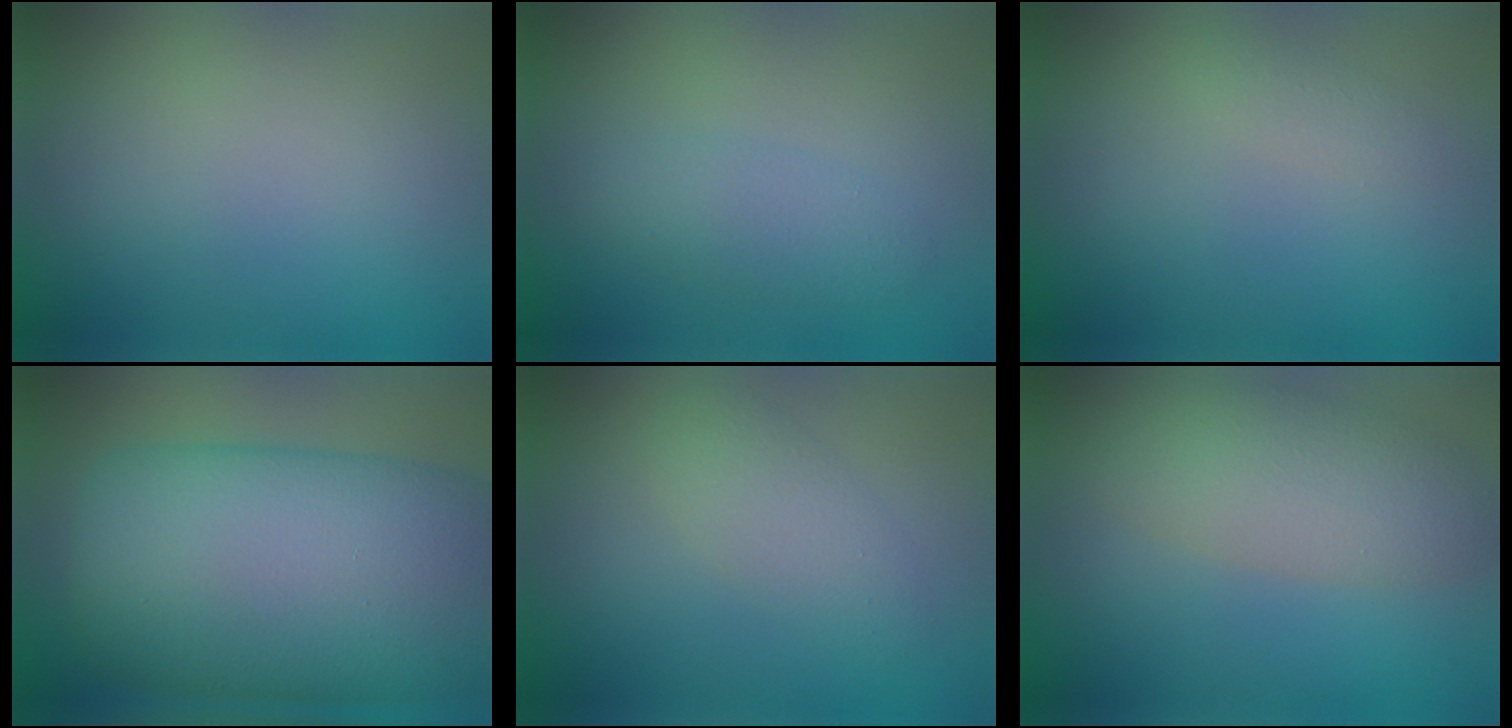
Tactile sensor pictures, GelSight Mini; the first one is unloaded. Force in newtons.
{"total": 2.2, "press": 2.2, "slide": 0.1}
{"total": 0.8, "press": 0.8, "slide": 0.0}
{"total": 17.6, "press": 17.6, "slide": 0.1}
{"total": 2.7, "press": 2.7, "slide": 0.0}
{"total": 5.1, "press": 5.1, "slide": 0.5}